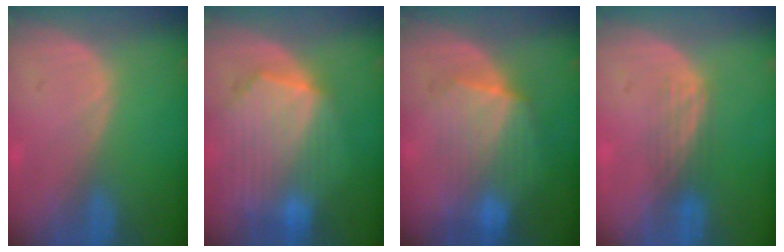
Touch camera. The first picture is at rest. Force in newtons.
{"total": 10.2, "press": 8.9, "slide": 5.0}
{"total": 7.1, "press": 7.0, "slide": 0.9}
{"total": 2.7, "press": 2.6, "slide": 0.8}